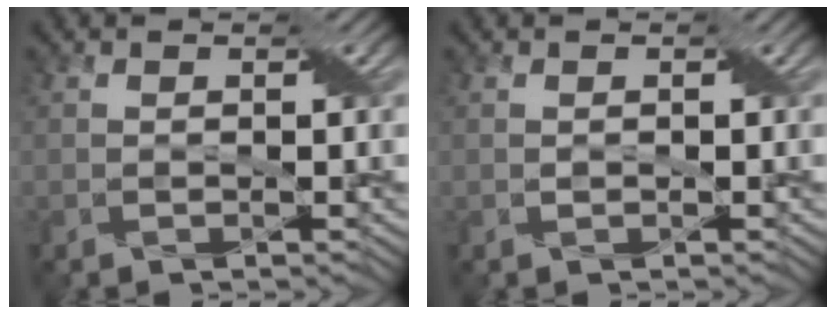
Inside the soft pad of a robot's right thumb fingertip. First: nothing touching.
{"total": 0.5, "force": [0.0, 0.4, 0.3], "torque": [-0.007, 0.001, 0.000]}